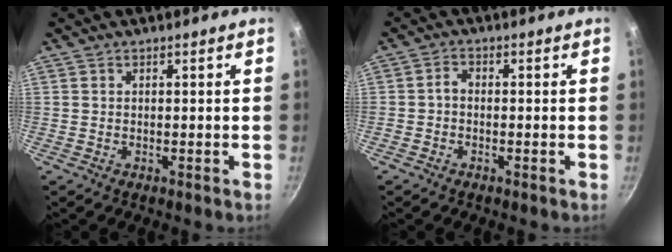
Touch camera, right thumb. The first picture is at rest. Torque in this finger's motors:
{"motor_torque": [0.21, 0.34, 0.51, 0.18, -0.02]}